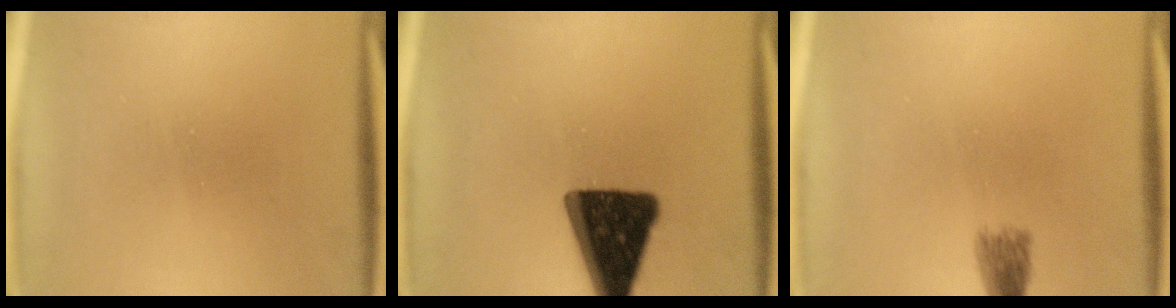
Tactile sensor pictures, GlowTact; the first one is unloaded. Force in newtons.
{"total": 16.6}
{"total": 2.0}